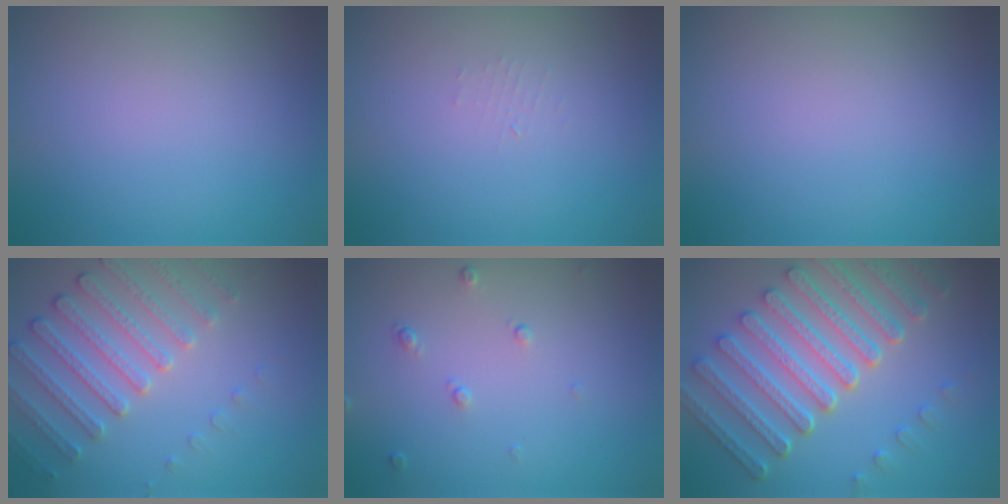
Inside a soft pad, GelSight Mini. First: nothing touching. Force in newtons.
{"total": 0.7, "press": 0.7, "slide": 0.1}
{"total": 0.0}
{"total": 4.0, "press": 3.7, "slide": 1.6}
{"total": 0.9, "press": 0.6, "slide": 0.7}
{"total": 8.4, "press": 6.4, "slide": 5.4}